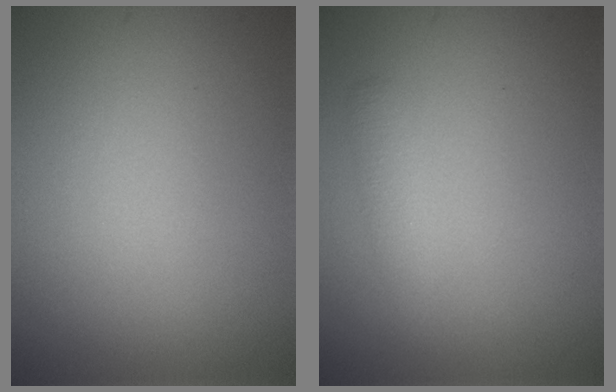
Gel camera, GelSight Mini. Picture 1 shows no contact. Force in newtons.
{"total": 1.3, "press": 1.3, "slide": 0.0}